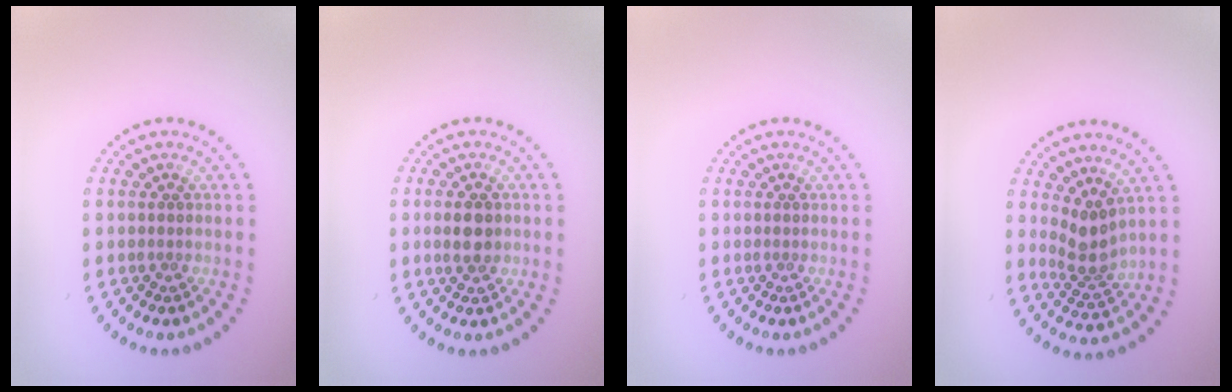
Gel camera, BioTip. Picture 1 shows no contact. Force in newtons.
{"total": 2.2, "press": 2.2, "slide": 0.1}
{"total": 0.0}
{"total": 2.9, "press": 2.2, "slide": 1.8}